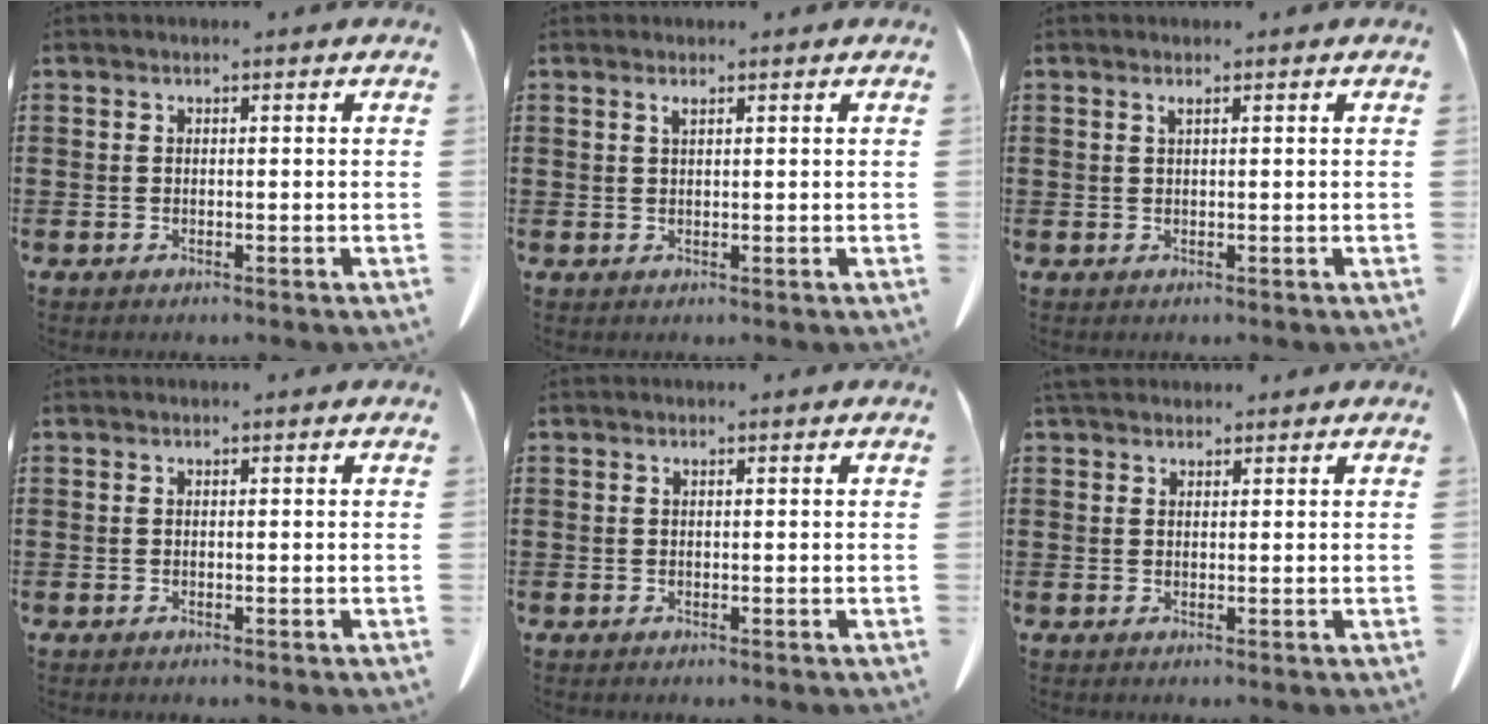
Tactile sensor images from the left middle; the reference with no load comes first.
{"total": 1.1, "force": [0.8, 0.1, 0.7], "torque": [-0.017, -0.002, 0.015]}
{"total": 0.8, "force": [0.4, -0.1, 0.6], "torque": [-0.014, -0.003, 0.010]}
{"total": 0.0}
{"total": 0.0}
{"total": 2.2, "force": [1.8, 0.9, 0.8], "torque": [-0.024, 0.004, 0.037]}